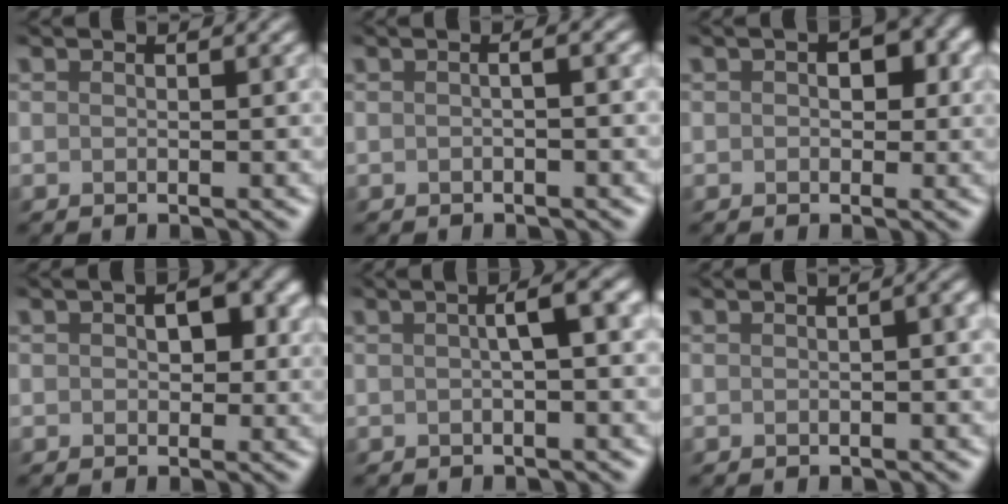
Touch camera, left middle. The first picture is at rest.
{"total": 1.1, "force": [-0.5, 0.2, 0.9], "torque": [-0.010, 0.000, -0.009]}
{"total": 2.7, "force": [0.4, 2.0, 1.8], "torque": [-0.003, 0.007, -0.003]}
{"total": 2.9, "force": [0.5, 2.1, 2.0], "torque": [-0.009, 0.005, 0.001]}
{"total": 3.0, "force": [0.1, 0.4, 3.0], "torque": [-0.044, 0.016, -0.005]}
{"total": 3.3, "force": [-0.5, 1.7, 2.8], "torque": [-0.022, 0.011, -0.014]}